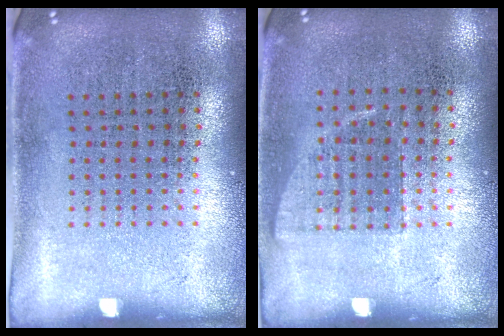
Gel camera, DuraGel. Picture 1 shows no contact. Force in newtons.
{"total": 0.6, "press": 0.6, "slide": 0.1}